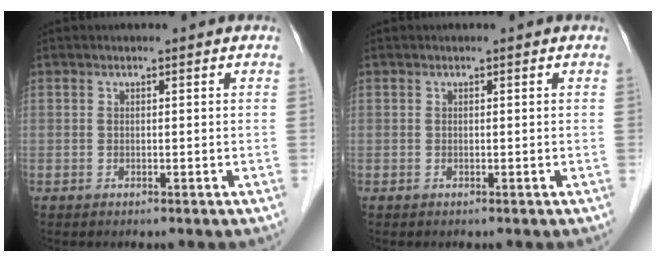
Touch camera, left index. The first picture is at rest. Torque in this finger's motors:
{"motor_torque": [0.00, 0.00, 0.00, 0.00]}